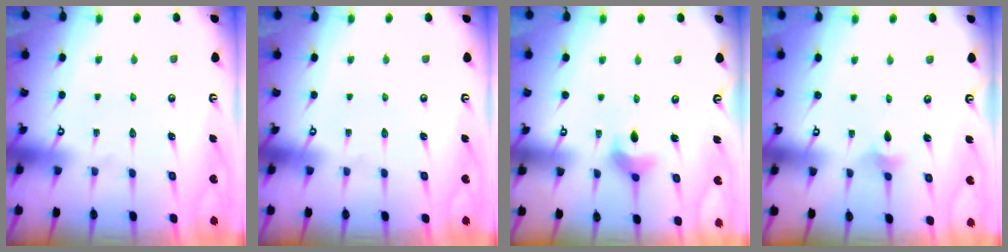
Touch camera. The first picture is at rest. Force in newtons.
{"total": 0.0}
{"total": 7.3, "press": 7.2, "slide": 1.2}
{"total": 3.7, "press": 3.6, "slide": 0.8}